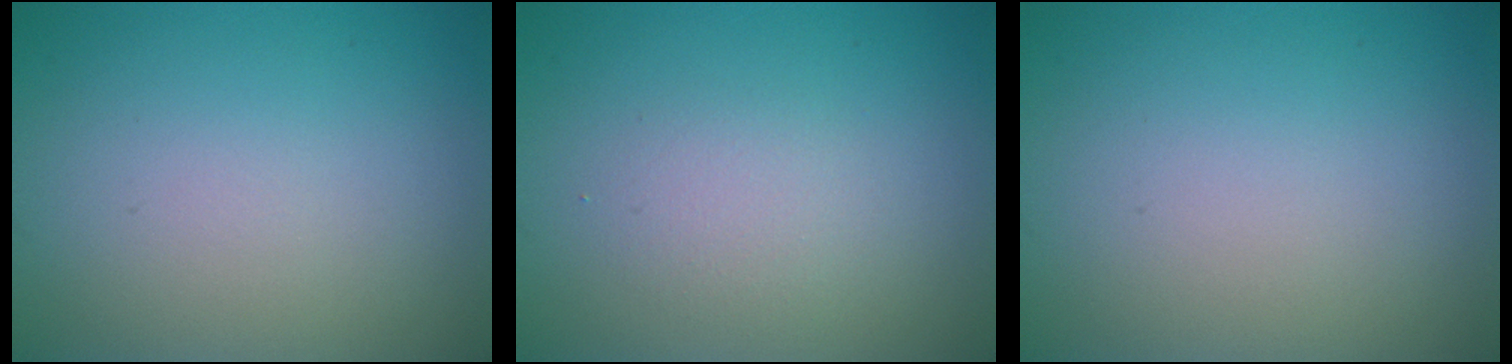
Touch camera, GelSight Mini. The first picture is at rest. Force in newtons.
{"total": 1.7, "press": 1.7, "slide": 0.2}
{"total": 0.0}